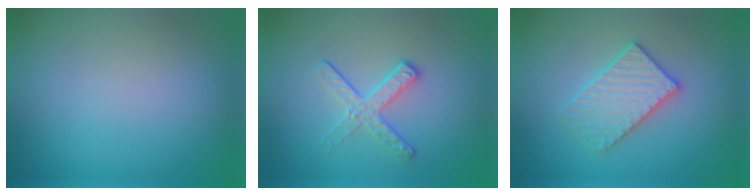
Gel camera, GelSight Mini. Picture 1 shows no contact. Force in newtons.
{"total": 2.4, "press": 1.7, "slide": 1.7}
{"total": 3.3, "press": 3.3, "slide": 0.6}